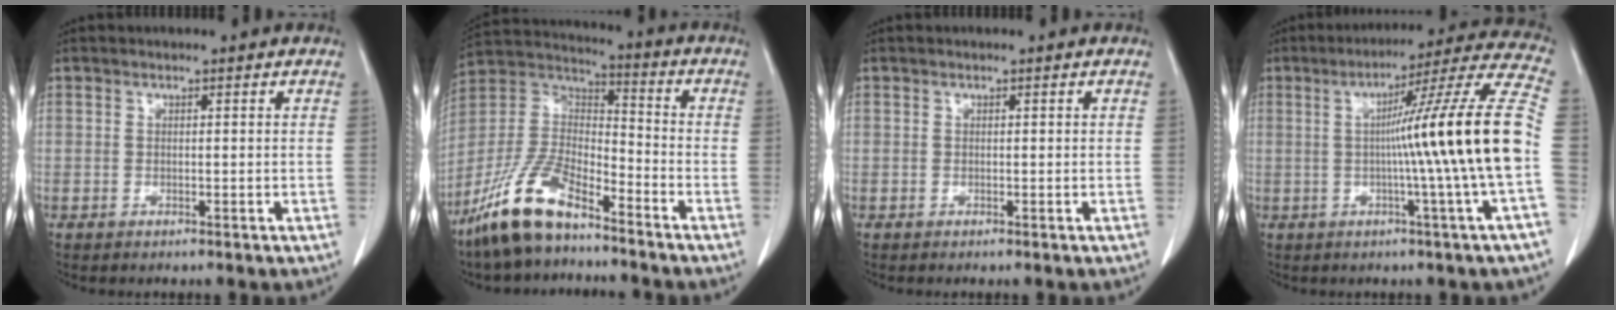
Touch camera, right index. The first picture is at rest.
{"total": 13.6, "force": [-10.0, 4.2, 8.2], "torque": [-0.180, 0.008, -0.195]}
{"total": 0.0}
{"total": 17.9, "force": [-1.3, -3.2, 17.6], "torque": [-0.239, 0.004, -0.032]}